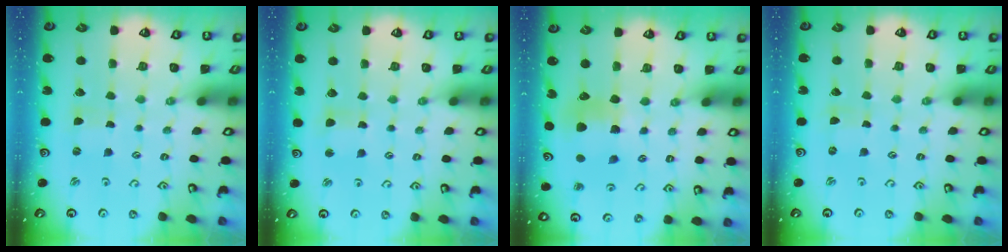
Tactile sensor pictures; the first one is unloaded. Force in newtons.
{"total": 3.3, "press": 3.3, "slide": 0.4}
{"total": 7.5, "press": 7.5, "slide": 1.0}
{"total": 0.0}